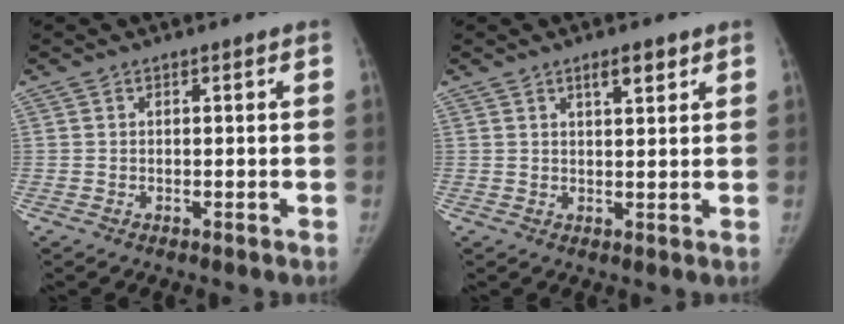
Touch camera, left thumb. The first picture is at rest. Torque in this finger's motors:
{"motor_torque": [0.01, -0.12, 0.65, -0.17, 0.12]}